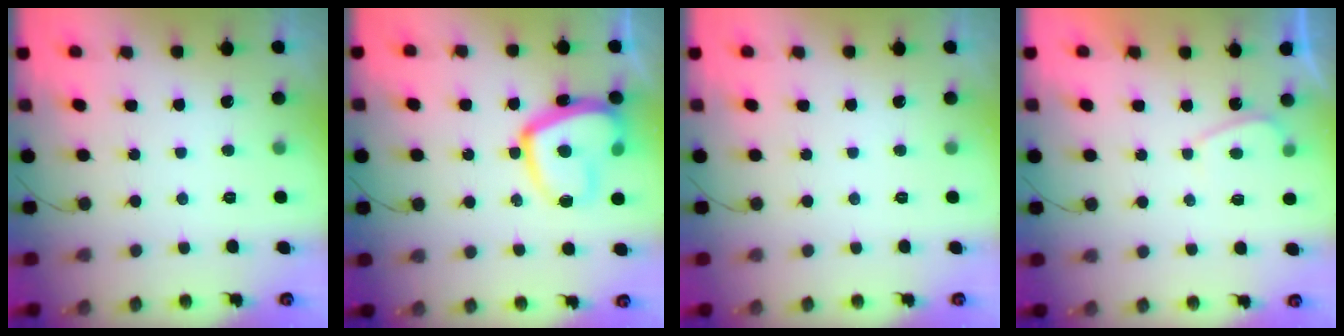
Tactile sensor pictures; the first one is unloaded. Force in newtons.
{"total": 16.2, "press": 16.1, "slide": 1.7}
{"total": 0.0}
{"total": 0.8, "press": 0.6, "slide": 0.5}